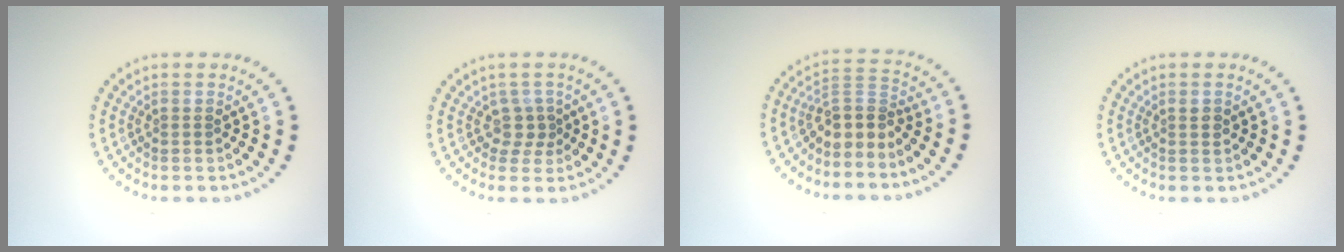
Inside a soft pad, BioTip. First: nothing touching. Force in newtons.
{"total": 1.8, "press": 1.2, "slide": 1.4}
{"total": 3.1, "press": 2.4, "slide": 2.0}
{"total": 0.8, "press": 0.8, "slide": 0.3}